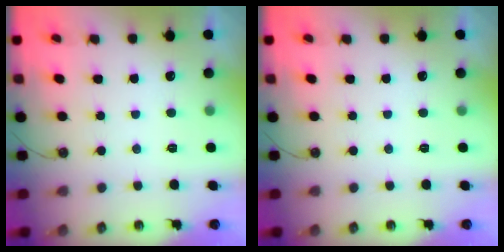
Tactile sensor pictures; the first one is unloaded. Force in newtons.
{"total": 0.0}